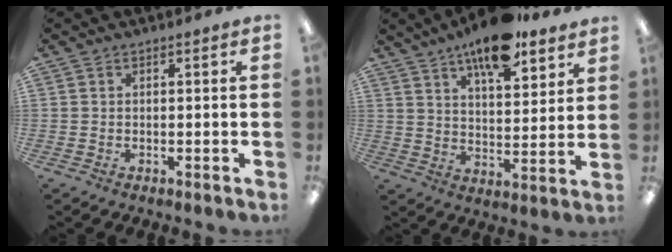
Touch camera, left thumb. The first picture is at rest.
{"total": 13.7, "force": [10.0, 4.9, 8.0], "torque": [-0.114, -0.053, 0.169]}